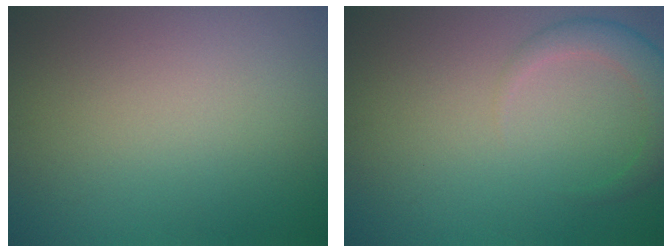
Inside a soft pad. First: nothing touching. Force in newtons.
{"total": 2.8, "press": 2.8, "slide": 0.3}